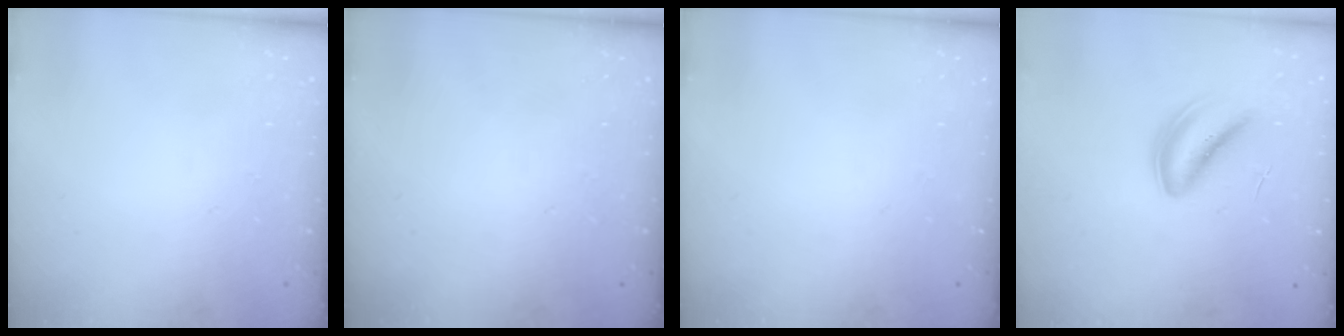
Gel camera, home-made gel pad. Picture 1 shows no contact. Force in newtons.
{"total": 0.0}
{"total": 0.0}
{"total": 5.0, "press": 5.0, "slide": 0.7}